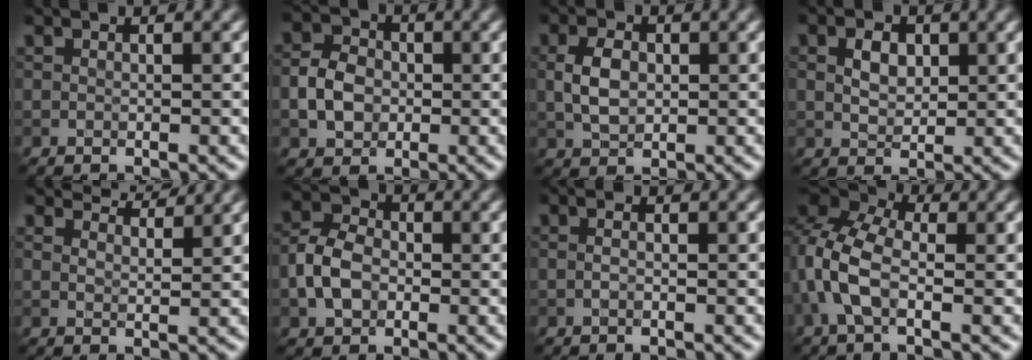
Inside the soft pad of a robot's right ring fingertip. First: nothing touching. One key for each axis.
{"total": 3.7, "fx": -0.7, "fy": 2.9, "fz": 2.1, "tx": -0.040, "ty": 0.005, "tz": -0.016}
{"total": 3.2, "fx": 0.1, "fy": 2.2, "fz": 2.4, "tx": -0.054, "ty": 0.002, "tz": 0.002}
{"total": 2.4, "fx": 0.7, "fy": 1.7, "fz": 1.7, "tx": -0.033, "ty": 0.001, "tz": 0.012}
{"total": 3.3, "fx": 3.2, "fy": 0.3, "fz": 0.7, "tx": -0.015, "ty": -0.004, "tz": 0.044}
{"total": 4.2, "fx": -1.1, "fy": 3.2, "fz": 2.6, "tx": -0.054, "ty": 0.006, "tz": -0.027}
{"total": 0.8, "fx": -0.3, "fy": 0.2, "fz": 0.7, "tx": -0.015, "ty": -0.002, "tz": -0.008}
{"total": 6.2, "fx": -1.2, "fy": 3.6, "fz": 4.9, "tx": -0.121, "ty": 0.011, "tz": -0.038}